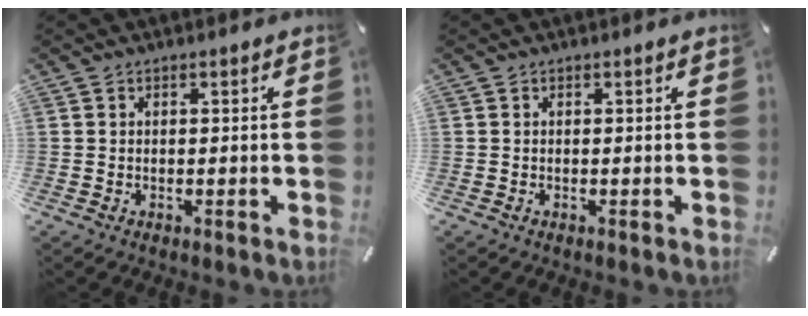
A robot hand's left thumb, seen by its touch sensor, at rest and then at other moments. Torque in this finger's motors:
{"motor_torque": [-0.05, 0.01, -0.05, 0.00, 0.00]}